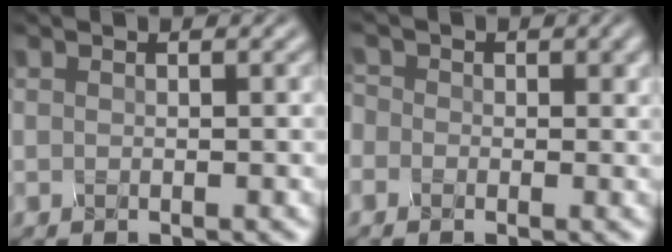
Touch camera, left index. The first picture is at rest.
{"total": 2.3, "force": [-0.2, 2.1, 0.9], "torque": [-0.012, 0.012, -0.017]}